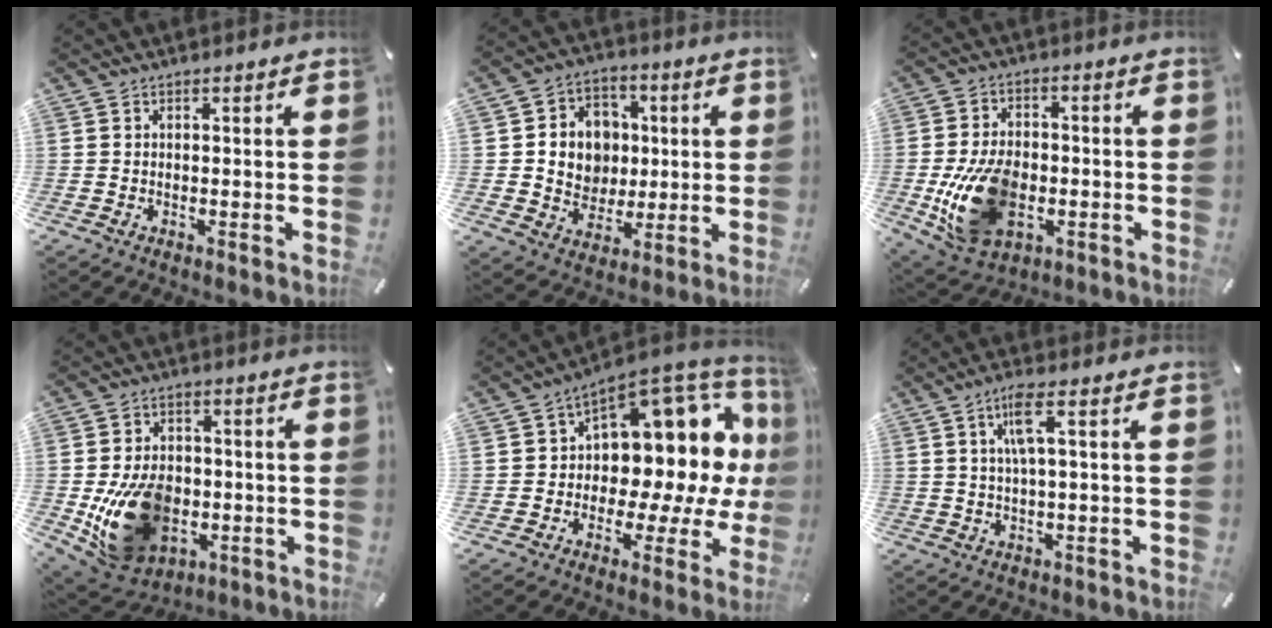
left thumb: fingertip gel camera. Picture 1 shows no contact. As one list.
[{"total": 10.5, "force": [0.5, 10.0, 3.0], "torque": [-0.043, -0.004, 0.019]}, {"total": 16.7, "force": [-3.5, 11.2, 11.9], "torque": [-0.243, 0.001, -0.060]}, {"total": 17.5, "force": [-3.6, 13.1, 11.1], "torque": [-0.217, 0.008, -0.054]}, {"total": 12.9, "force": [5.5, 8.8, 7.5], "torque": [-0.083, -0.084, 0.091]}, {"total": 6.3, "force": [1.8, 1.0, 5.9], "torque": [-0.119, 0.003, 0.027]}]